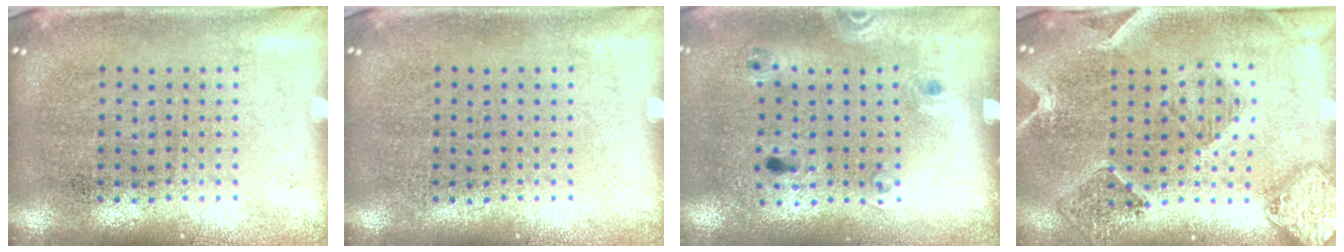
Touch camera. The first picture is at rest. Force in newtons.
{"total": 0.0}
{"total": 1.4, "press": 0.8, "slide": 1.1}
{"total": 1.5, "press": 1.5, "slide": 0.3}